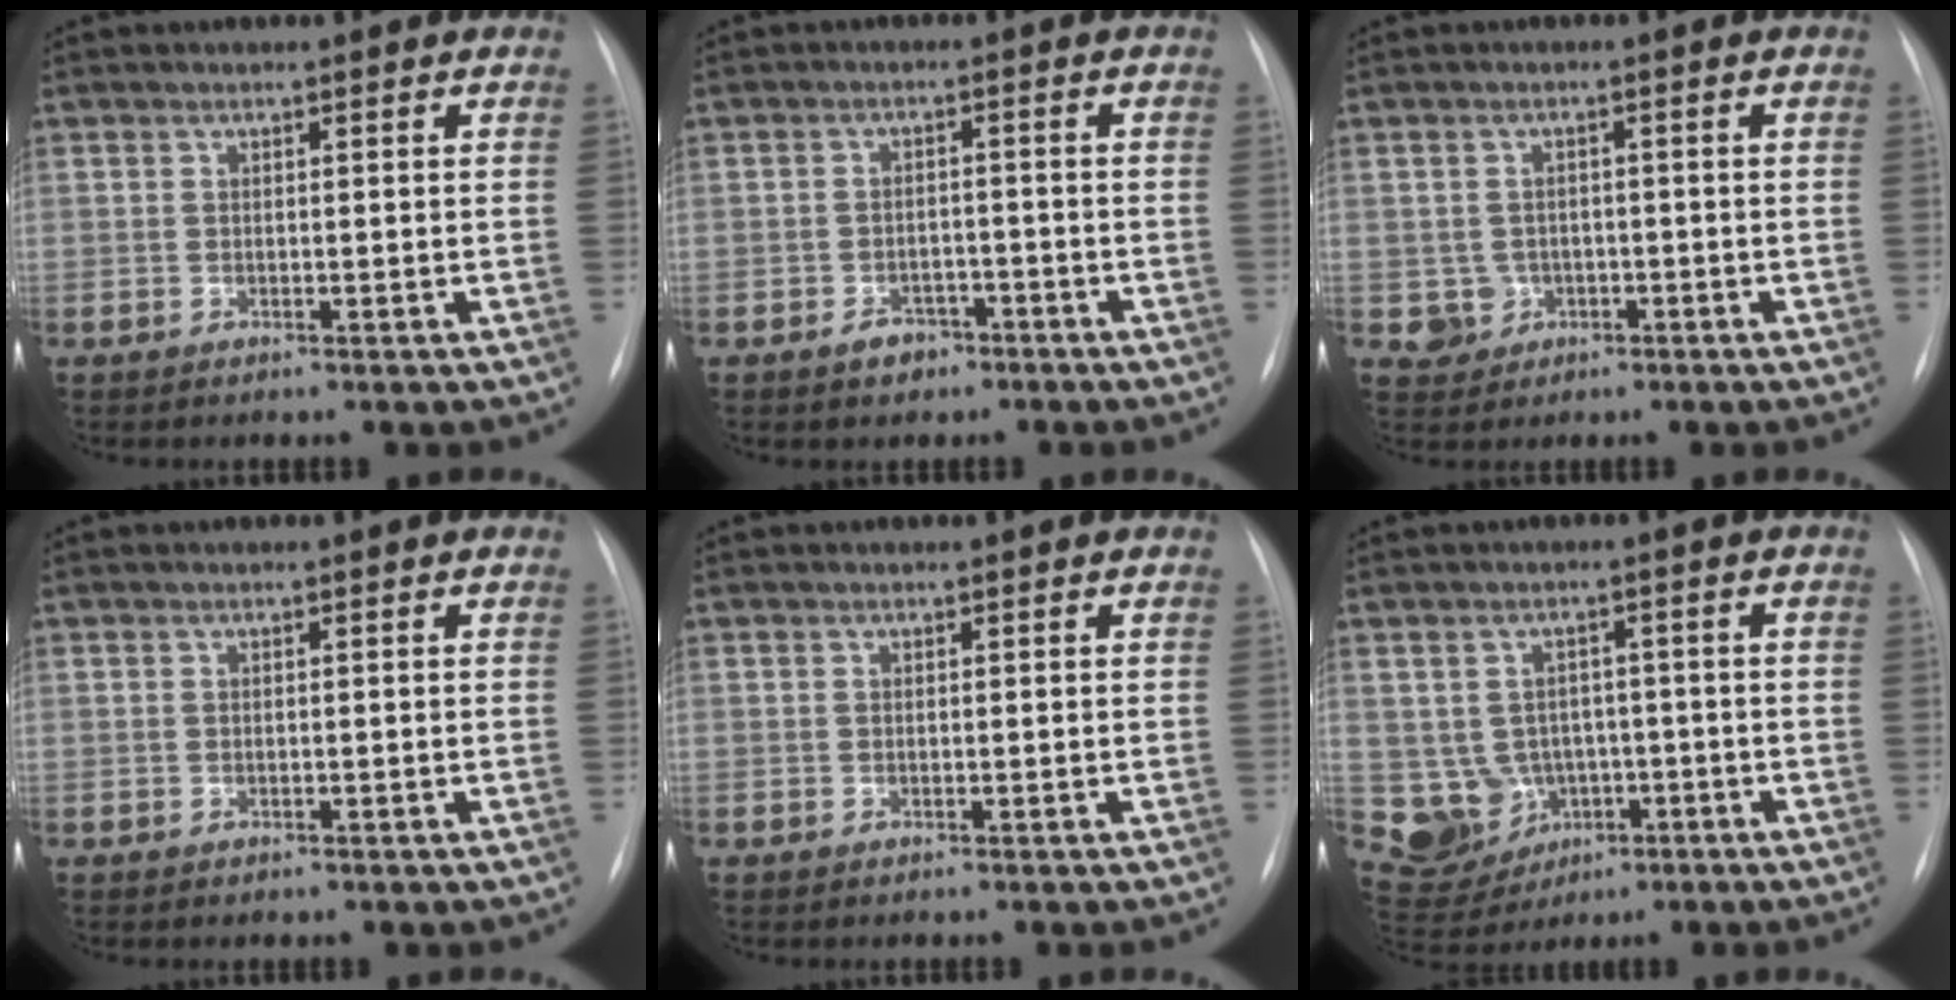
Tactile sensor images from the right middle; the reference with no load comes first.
{"total": 3.3, "force": [-2.2, 2.2, 1.1], "torque": [-0.015, 0.006, -0.028]}
{"total": 3.4, "force": [-0.9, 3.3, 0.2], "torque": [0.004, 0.009, -0.007]}
{"total": 0.0}
{"total": 0.0}
{"total": 8.6, "force": [-1.5, 8.1, 2.5], "torque": [-0.063, 0.021, -0.004]}